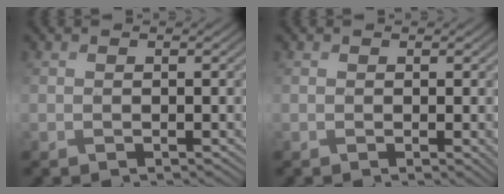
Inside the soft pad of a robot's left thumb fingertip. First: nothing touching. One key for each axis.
{"total": 1.3, "fx": -0.1, "fy": 0.2, "fz": 1.3, "tx": -0.019, "ty": -0.003, "tz": -0.002}